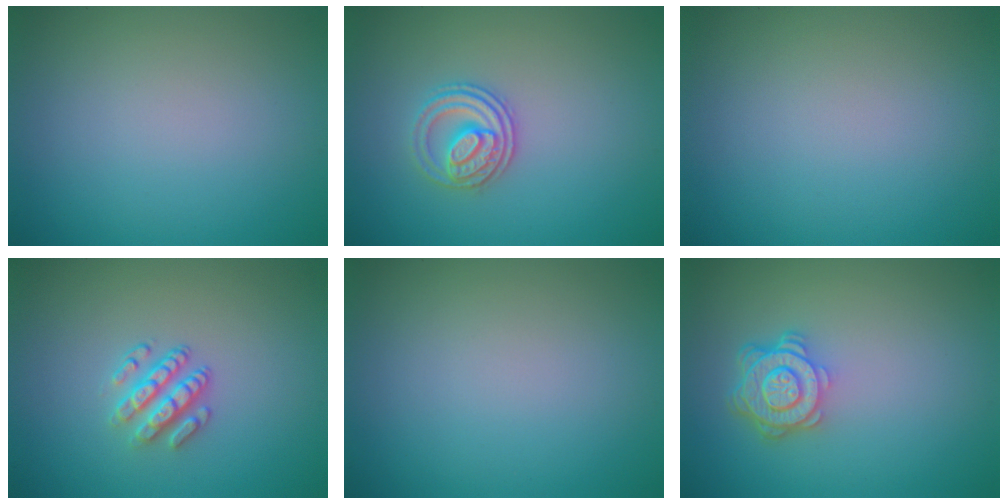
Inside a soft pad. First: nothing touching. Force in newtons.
{"total": 2.8, "press": 2.6, "slide": 1.1}
{"total": 0.0}
{"total": 2.9, "press": 2.5, "slide": 1.6}
{"total": 0.0}
{"total": 4.5, "press": 3.5, "slide": 2.9}